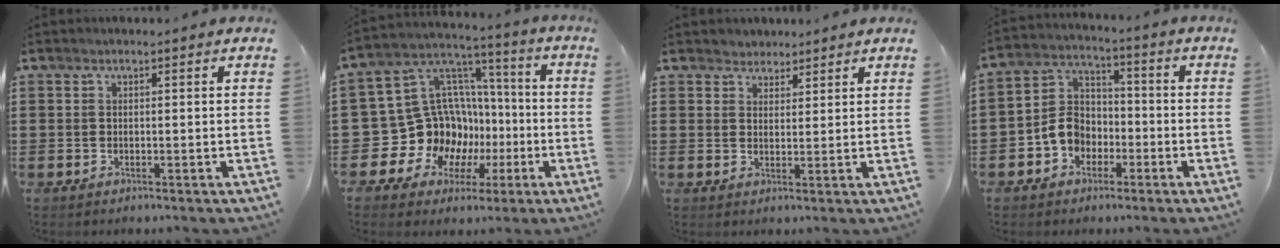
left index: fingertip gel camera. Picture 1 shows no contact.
{"total": 14.6, "force": [-3.1, 13.5, 4.7], "torque": [-0.136, -0.027, -0.024]}
{"total": 2.6, "force": [2.1, 1.4, -0.4], "torque": [-0.004, 0.008, 0.040]}
{"total": 6.5, "force": [-2.8, 5.3, 2.5], "torque": [-0.076, 0.012, -0.061]}